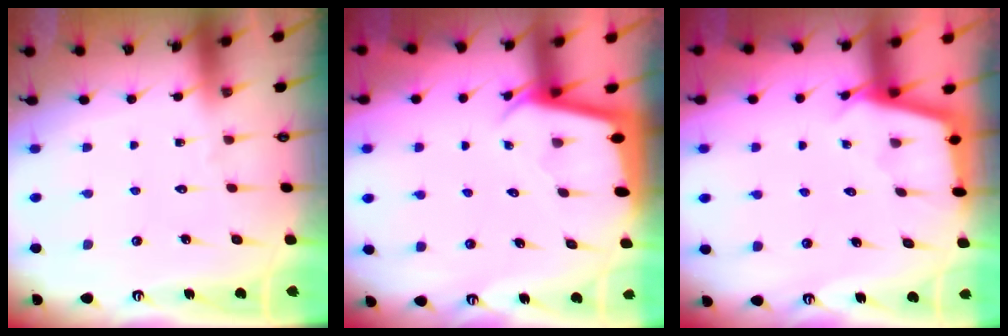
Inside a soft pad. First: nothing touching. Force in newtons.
{"total": 2.0, "press": 2.0, "slide": 0.1}
{"total": 2.7, "press": 2.7, "slide": 0.3}